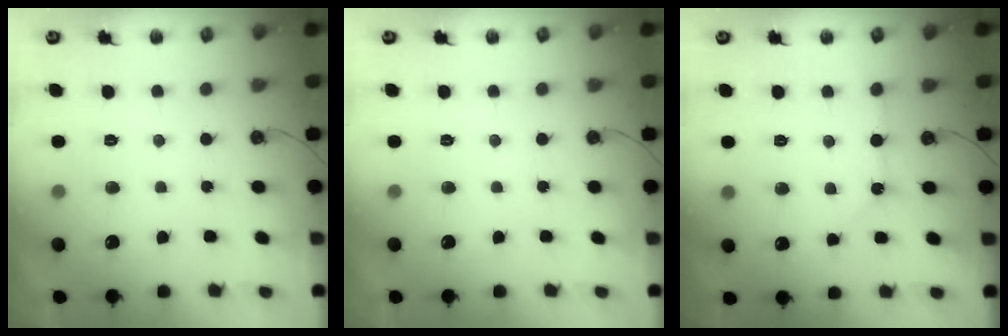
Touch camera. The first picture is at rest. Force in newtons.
{"total": 0.0}
{"total": 2.9, "press": 2.9, "slide": 0.5}